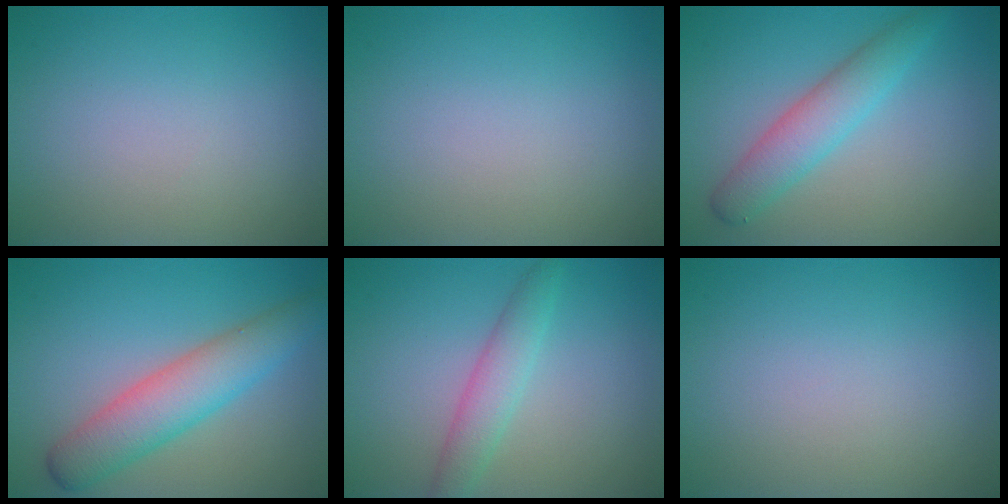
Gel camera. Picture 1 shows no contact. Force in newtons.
{"total": 0.0}
{"total": 3.9, "press": 3.9, "slide": 0.1}
{"total": 5.5, "press": 5.5, "slide": 0.1}
{"total": 2.8, "press": 2.8, "slide": 0.2}
{"total": 0.0}